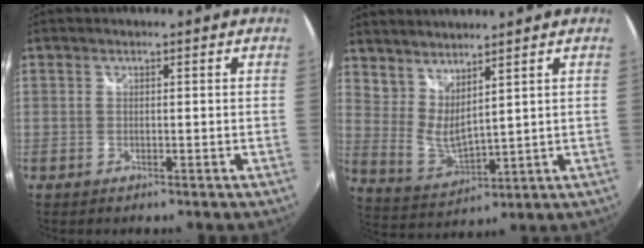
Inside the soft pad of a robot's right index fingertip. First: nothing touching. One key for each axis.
{"total": 8.2, "fx": 6.1, "fy": 2.3, "fz": 5.0, "tx": -0.092, "ty": -0.009, "tz": 0.123}